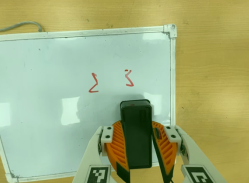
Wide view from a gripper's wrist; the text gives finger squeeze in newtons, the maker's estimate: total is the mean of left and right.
{"total": 9.6, "left": 9.4, "right": 9.9}